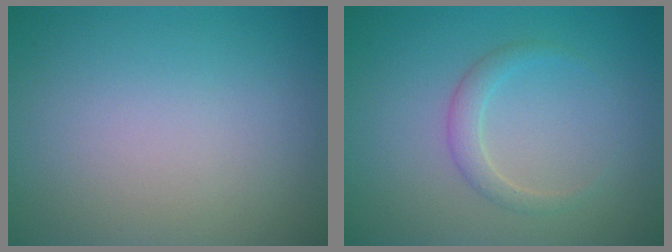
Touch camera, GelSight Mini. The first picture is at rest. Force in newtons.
{"total": 1.6, "press": 1.6, "slide": 0.1}